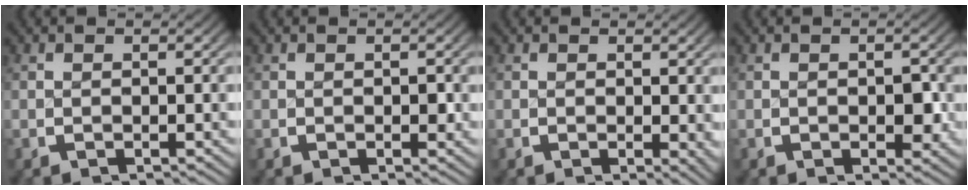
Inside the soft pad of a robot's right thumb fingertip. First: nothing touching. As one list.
[{"total": 0.7, "force": [0.1, 0.4, 0.6], "torque": [-0.008, -0.005, 0.002]}, {"total": 1.4, "force": [0.3, 0.7, 1.2], "torque": [-0.004, -0.005, 0.006]}, {"total": 1.9, "force": [-0.1, 1.1, 1.5], "torque": [-0.023, -0.010, 0.002]}]